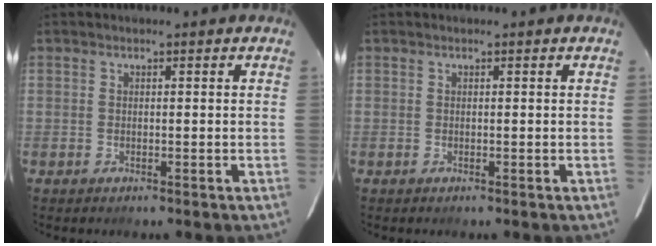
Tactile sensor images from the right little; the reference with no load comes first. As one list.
[{"total": 0.0}]